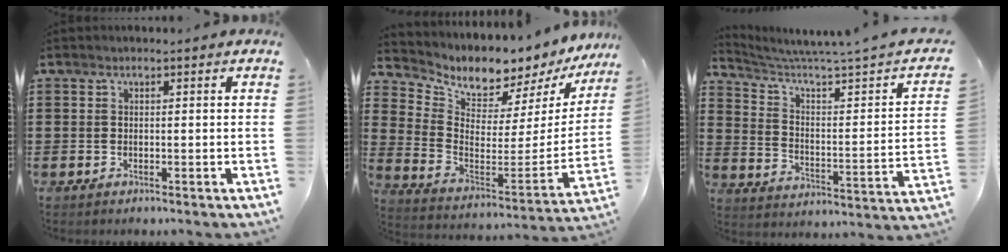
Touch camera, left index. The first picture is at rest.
{"total": 5.2, "force": [5.0, 1.2, 0.1], "torque": [-0.033, -0.068, 0.081]}
{"total": 3.8, "force": [2.9, -0.5, 2.4], "torque": [-0.065, -0.039, 0.037]}